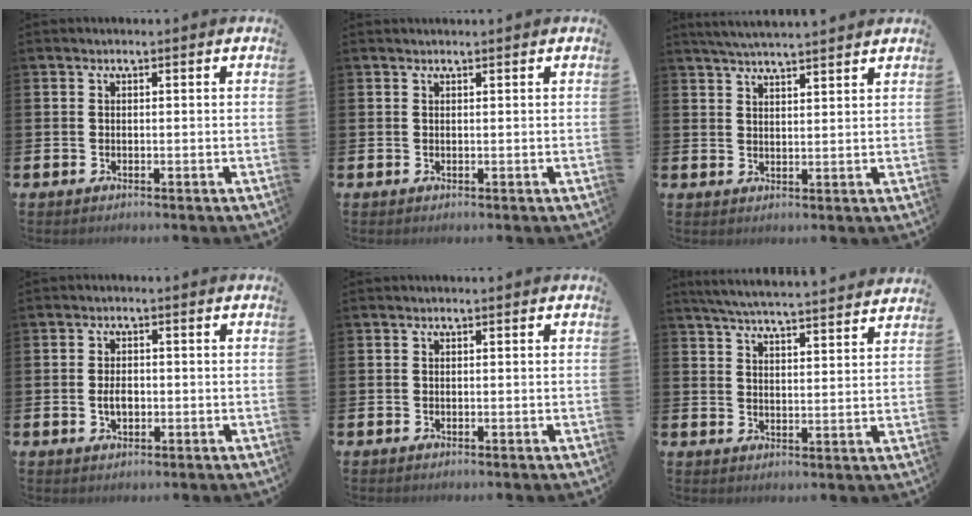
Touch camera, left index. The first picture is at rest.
{"total": 0.0}
{"total": 4.2, "force": [4.1, -0.3, 0.9], "torque": [-0.026, -0.013, 0.075]}
{"total": 2.6, "force": [-0.3, 1.6, 2.0], "torque": [-0.028, 0.001, -0.008]}
{"total": 0.0}
{"total": 5.9, "force": [5.8, -0.1, 1.2], "torque": [-0.041, -0.037, 0.102]}